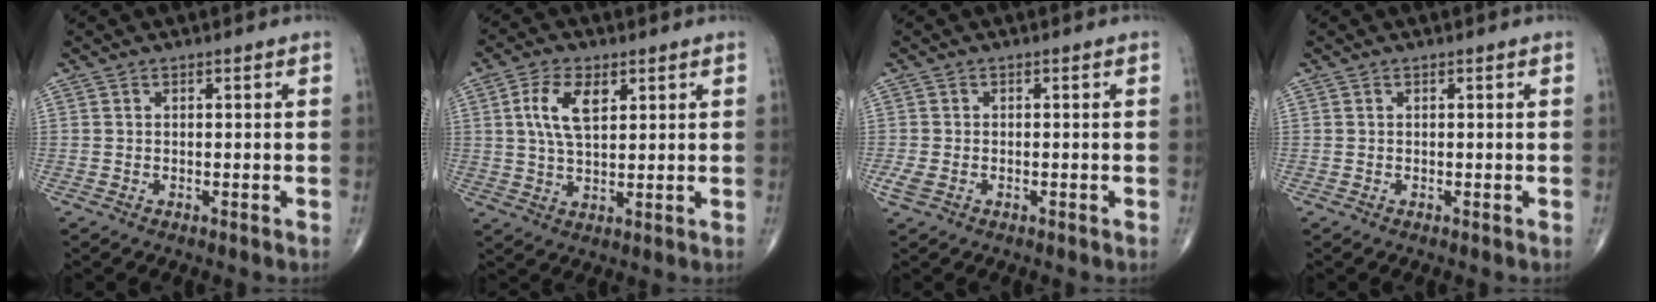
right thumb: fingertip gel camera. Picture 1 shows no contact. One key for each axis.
{"total": 7.9, "fx": 2.7, "fy": 4.0, "fz": 6.2, "tx": -0.120, "ty": -0.006, "tz": 0.052}
{"total": 2.1, "fx": -0.7, "fy": 1.3, "fz": 1.5, "tx": -0.046, "ty": -0.002, "tz": -0.014}
{"total": 0.0}